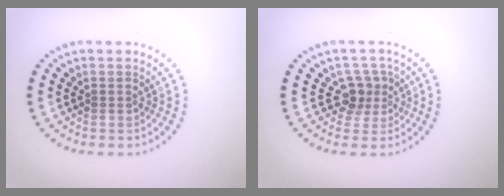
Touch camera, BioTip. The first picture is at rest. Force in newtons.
{"total": 2.3, "press": 1.8, "slide": 1.5}